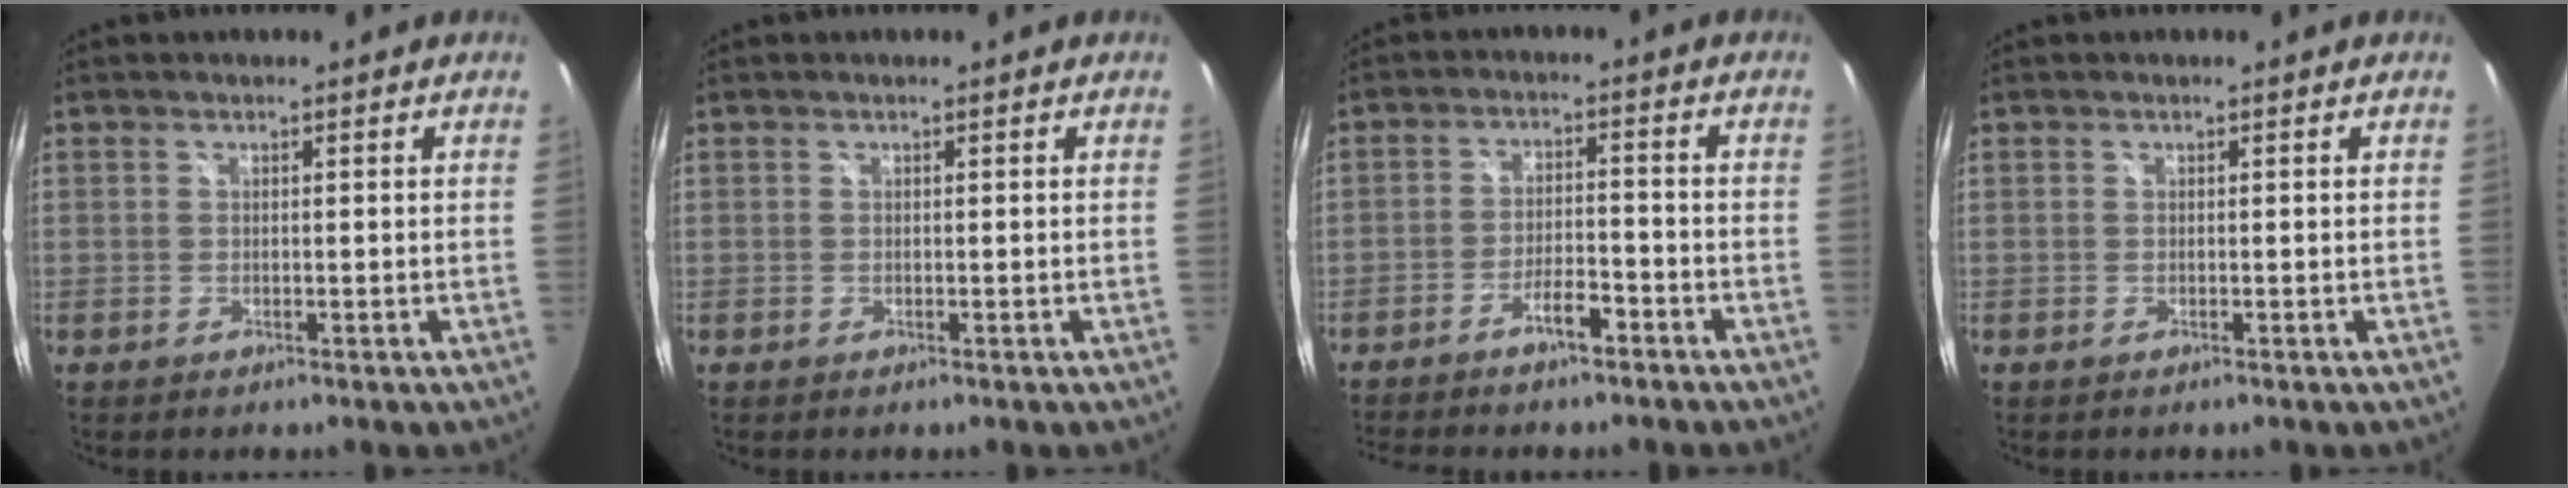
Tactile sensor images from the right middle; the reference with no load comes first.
{"total": 0.0}
{"total": 5.6, "force": [-4.4, 1.1, 3.2], "torque": [-0.071, 0.007, -0.076]}
{"total": 0.0}